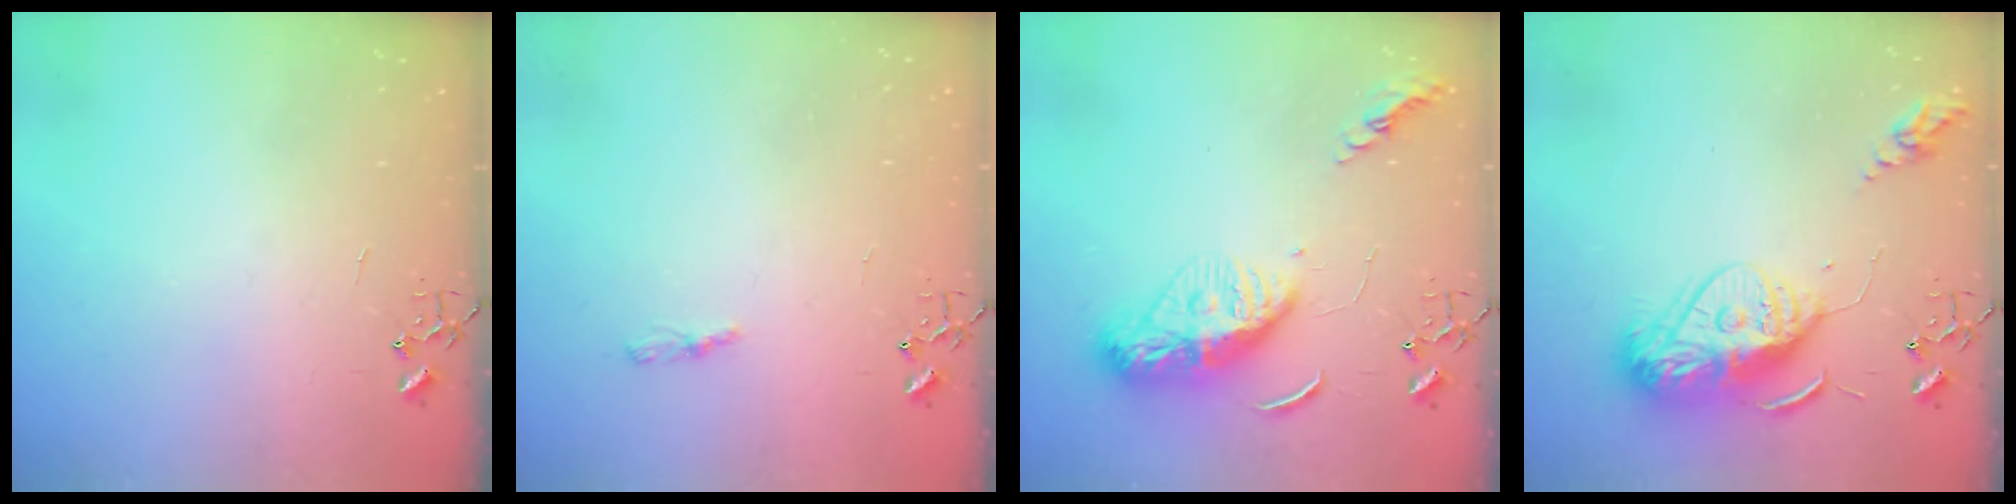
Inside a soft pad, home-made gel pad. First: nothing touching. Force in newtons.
{"total": 4.2, "press": 4.1, "slide": 0.5}
{"total": 13.0, "press": 13.0, "slide": 1.2}
{"total": 14.7, "press": 14.6, "slide": 1.3}